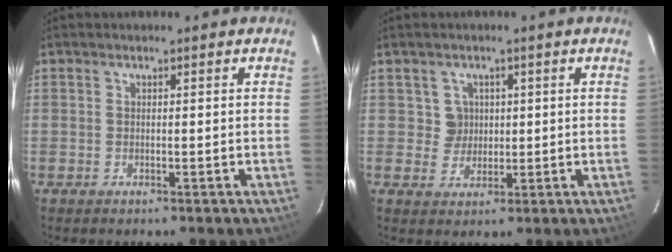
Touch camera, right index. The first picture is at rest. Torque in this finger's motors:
{"motor_torque": [0.14, 0.12, 0.07, 0.00]}